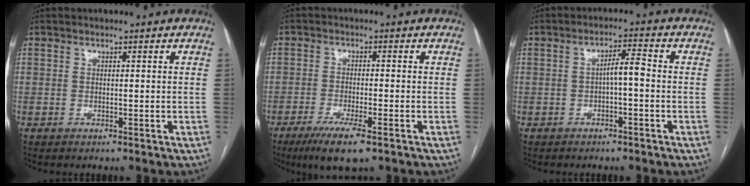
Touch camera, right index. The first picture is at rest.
{"total": 7.3, "force": [-4.6, 1.0, 5.6], "torque": [-0.097, -0.018, -0.074]}
{"total": 3.3, "force": [-0.5, 0.6, 3.2], "torque": [-0.052, 0.011, -0.009]}